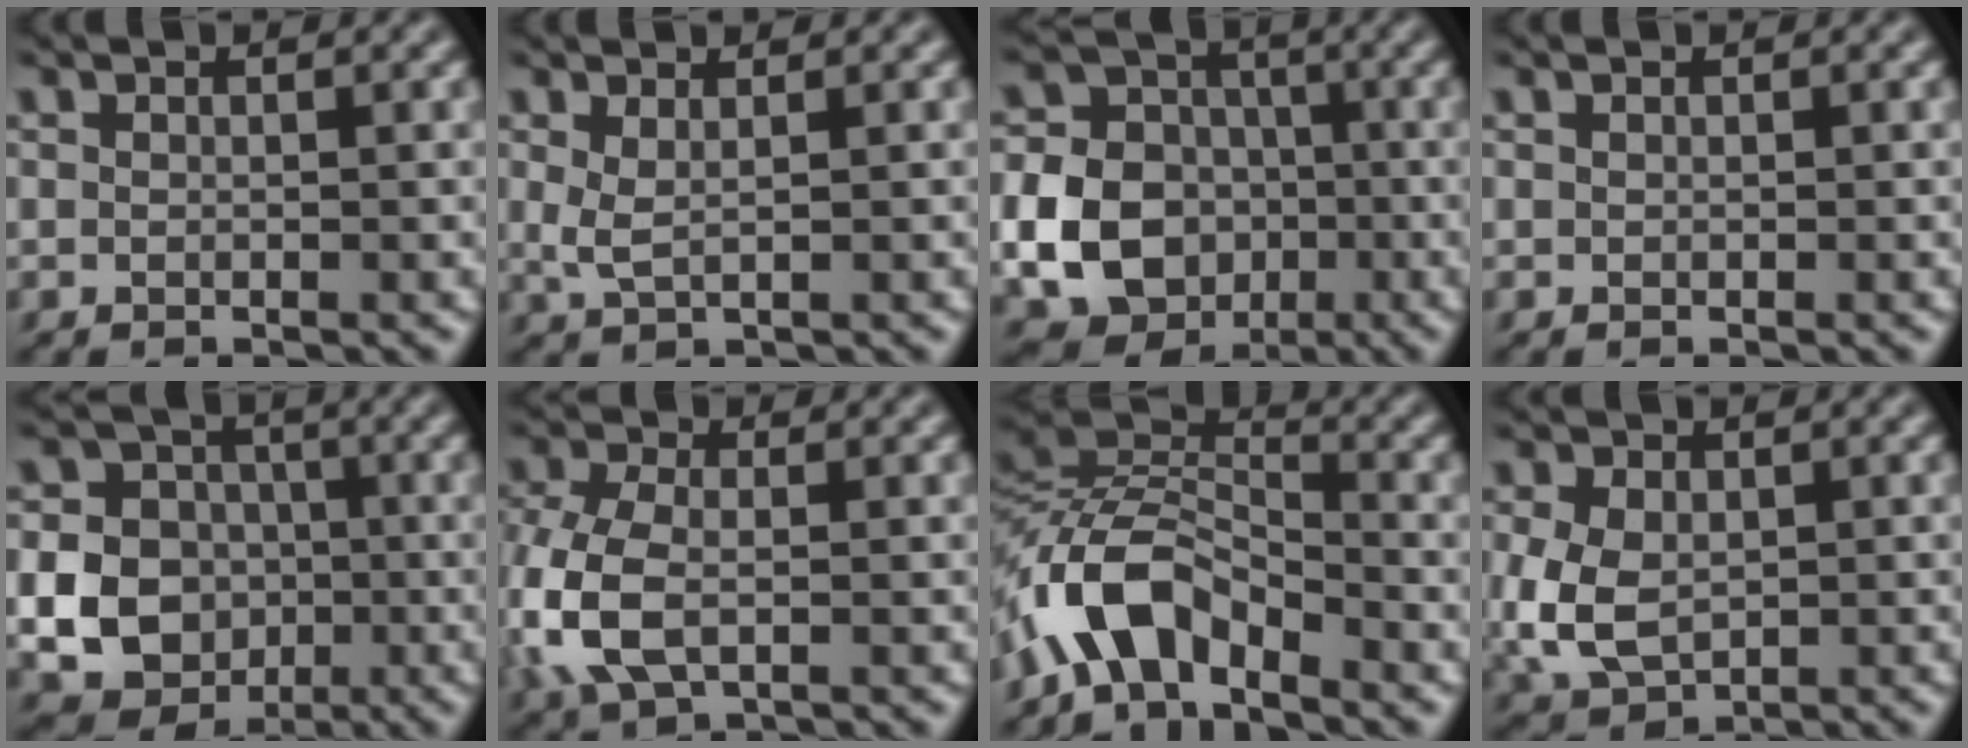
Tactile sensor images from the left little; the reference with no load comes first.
{"total": 1.6, "force": [0.4, 0.4, 1.5], "torque": [-0.042, 0.002, 0.012]}
{"total": 12.6, "force": [-2.9, 11.1, 5.2], "torque": [-0.124, -0.028, -0.063]}
{"total": 0.0}
{"total": 12.5, "force": [-2.4, 11.5, 4.3], "torque": [-0.113, -0.017, -0.051]}
{"total": 6.4, "force": [-1.4, 3.7, 5.0], "torque": [-0.134, -0.001, -0.033]}
{"total": 6.2, "force": [-4.1, 2.8, 3.7], "torque": [-0.068, 0.010, -0.090]}
{"total": 5.5, "force": [-0.5, 3.9, 3.9], "torque": [-0.102, -0.005, -0.006]}